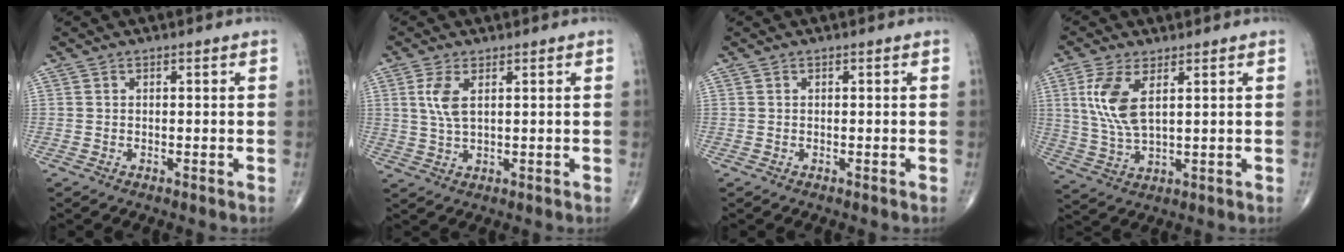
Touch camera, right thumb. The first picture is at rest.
{"total": 4.8, "force": [1.5, 2.0, 4.1], "torque": [-0.095, -0.003, 0.035]}
{"total": 0.0}
{"total": 9.1, "force": [2.9, 3.8, 7.7], "torque": [-0.172, -0.008, 0.066]}